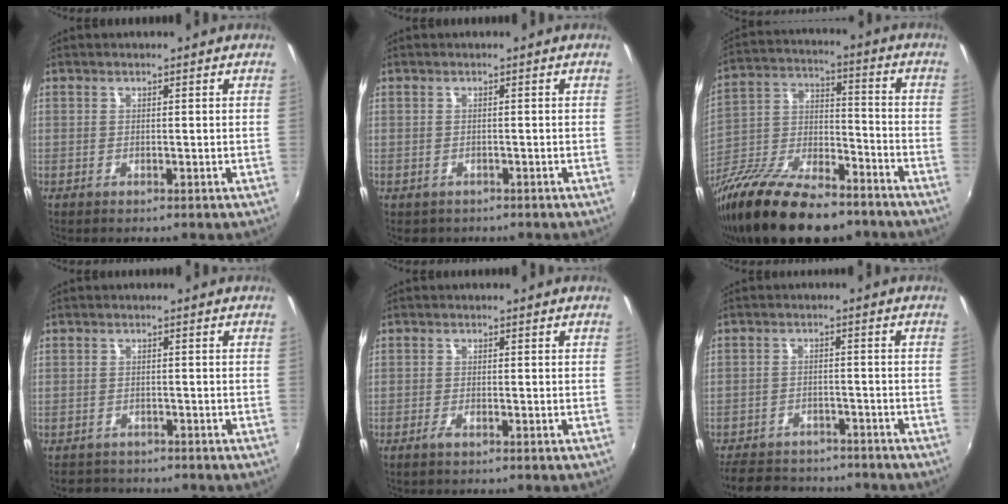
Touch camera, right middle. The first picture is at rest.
{"total": 1.2, "force": [-0.7, 0.9, 0.2], "torque": [-0.010, -0.004, -0.008]}
{"total": 22.1, "force": [-15.7, 8.4, 13.2], "torque": [-0.263, -0.019, -0.262]}
{"total": 3.4, "force": [-3.1, 1.4, 0.0], "torque": [-0.012, 0.002, -0.053]}
{"total": 1.6, "force": [-1.1, 0.3, 1.1], "torque": [-0.026, -0.005, -0.023]}
{"total": 13.4, "force": [-11.5, 5.3, 4.4], "torque": [-0.114, 0.012, -0.162]}